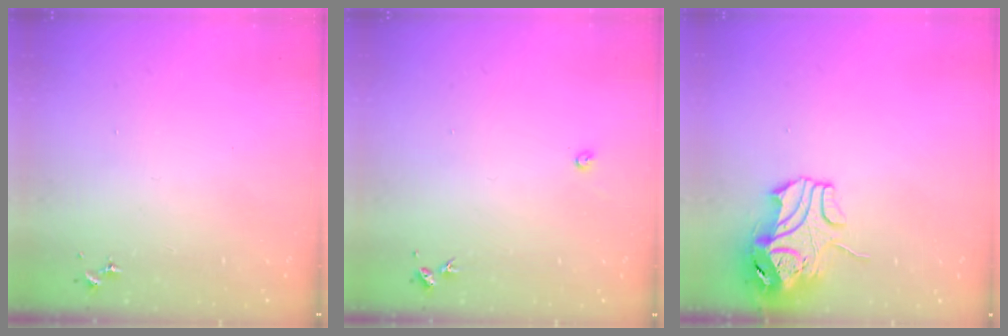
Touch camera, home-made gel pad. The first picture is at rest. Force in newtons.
{"total": 2.2, "press": 2.2, "slide": 0.3}
{"total": 11.3, "press": 11.2, "slide": 1.7}